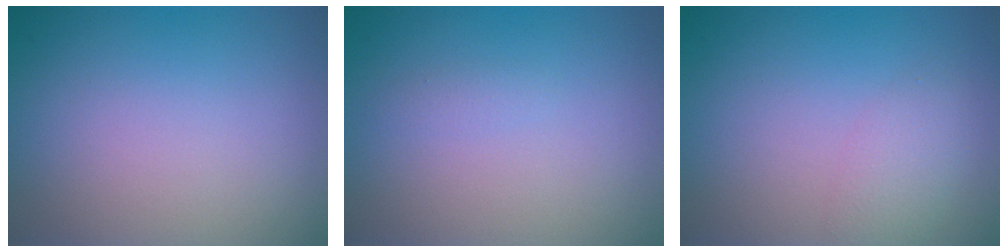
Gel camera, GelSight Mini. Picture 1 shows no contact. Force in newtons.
{"total": 0.6, "press": 0.6, "slide": 0.0}
{"total": 2.1, "press": 2.1, "slide": 0.1}